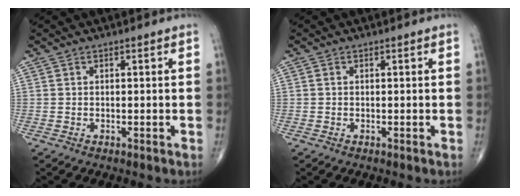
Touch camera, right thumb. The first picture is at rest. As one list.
[{"total": 0.0}]